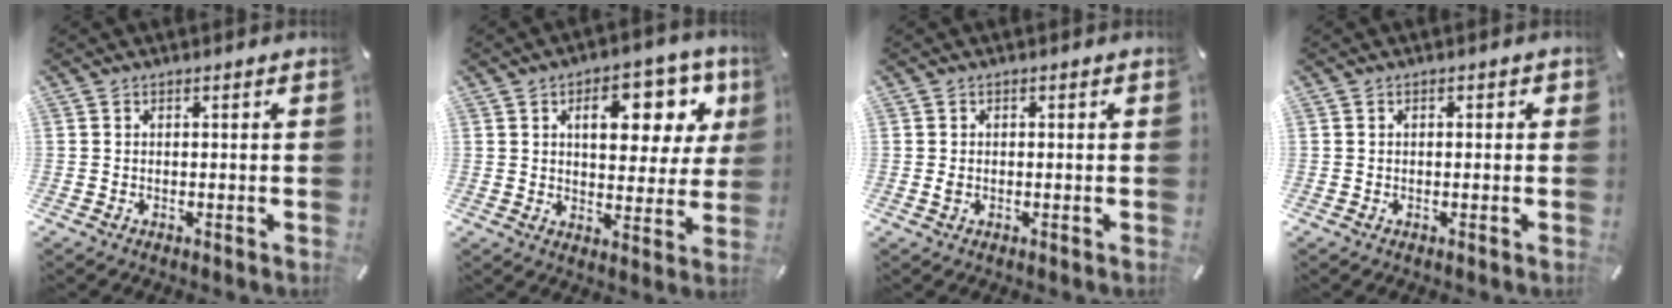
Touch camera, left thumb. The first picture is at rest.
{"total": 15.1, "force": [5.9, 8.6, 10.9], "torque": [-0.141, -0.017, 0.095]}
{"total": 1.3, "force": [-0.1, 0.9, 0.9], "torque": [-0.017, 0.002, -0.003]}
{"total": 0.8, "force": [-0.1, 0.6, 0.5], "torque": [-0.009, 0.005, -0.004]}